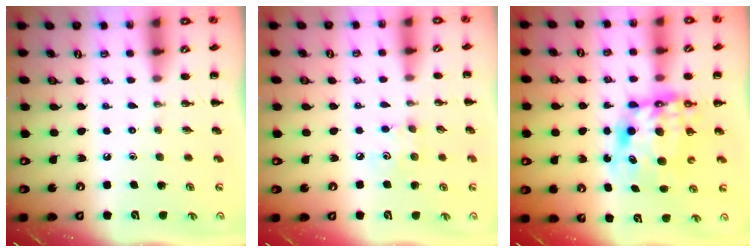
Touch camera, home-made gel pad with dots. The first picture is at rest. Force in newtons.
{"total": 4.2, "press": 4.1, "slide": 0.9}
{"total": 10.0, "press": 9.7, "slide": 2.6}